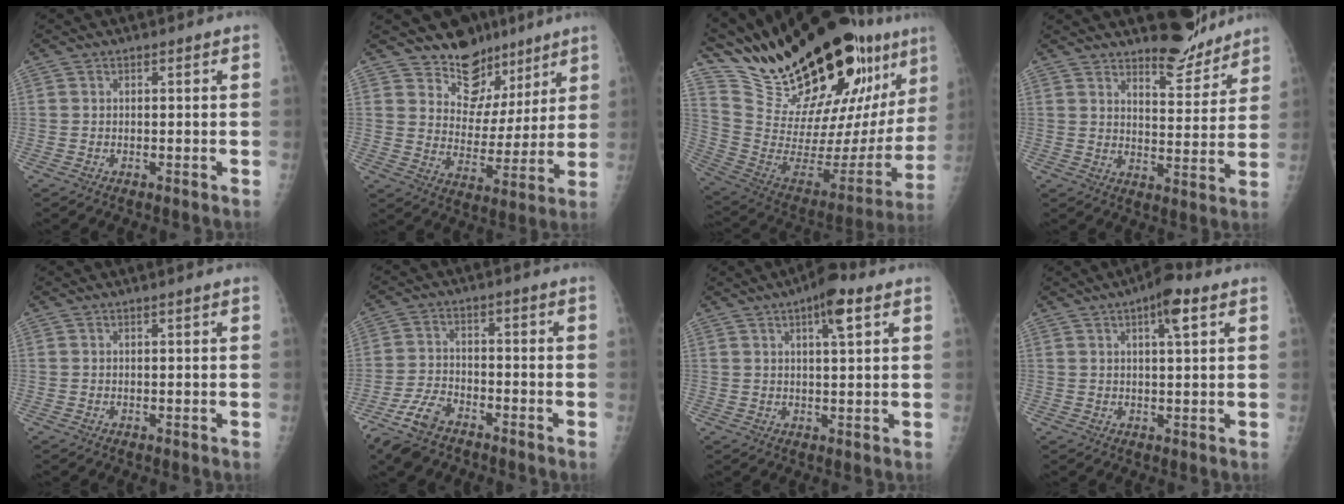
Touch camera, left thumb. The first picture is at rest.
{"total": 11.9, "force": [9.1, 7.3, 2.4], "torque": [0.010, -0.058, 0.143]}
{"total": 35.8, "force": [27.0, 9.4, 21.5], "torque": [-0.331, -0.125, 0.418]}
{"total": 8.6, "force": [7.9, 2.4, 2.6], "torque": [-0.009, -0.070, 0.120]}
{"total": 0.0}
{"total": 8.5, "force": [-6.1, 4.2, 4.2], "torque": [-0.091, 0.017, -0.116]}
{"total": 6.4, "force": [3.2, 1.6, 5.4], "torque": [-0.078, -0.002, 0.045]}
{"total": 5.8, "force": [2.7, 1.5, 4.9], "torque": [-0.070, -0.001, 0.037]}